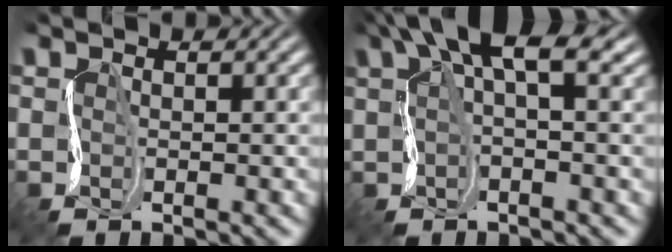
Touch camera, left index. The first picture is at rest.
{"total": 5.9, "force": [3.3, 1.5, 4.7], "torque": [-0.078, 0.017, 0.054]}